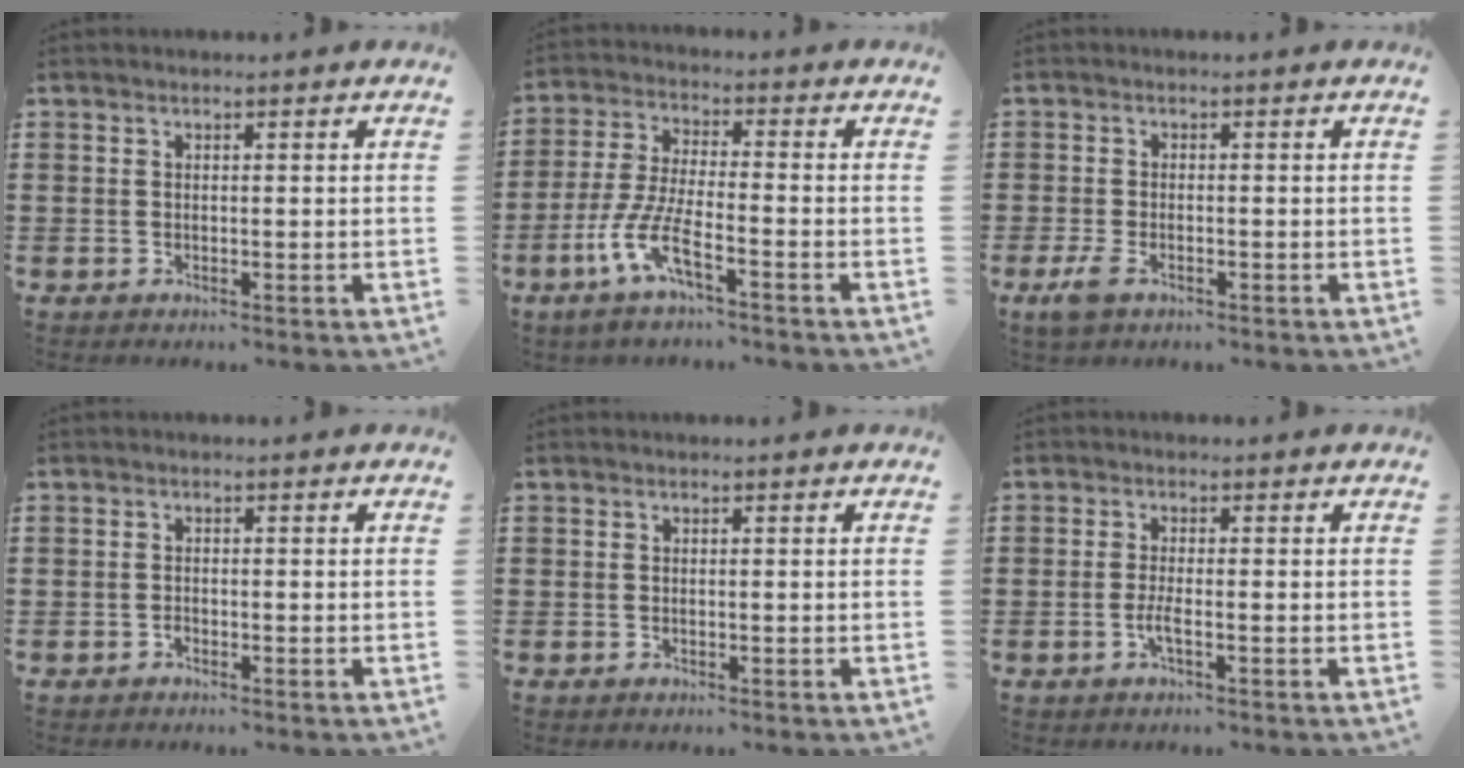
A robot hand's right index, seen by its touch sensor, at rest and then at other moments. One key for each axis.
{"total": 8.1, "fx": -4.8, "fy": 1.3, "fz": 6.4, "tx": -0.167, "ty": -0.019, "tz": -0.102}
{"total": 2.6, "fx": -1.5, "fy": 0.9, "fz": 1.8, "tx": -0.047, "ty": -0.003, "tz": -0.033}
{"total": 0.8, "fx": -0.6, "fy": 0.4, "fz": 0.3, "tx": -0.006, "ty": -0.001, "tz": -0.012}
{"total": 0.0}
{"total": 2.3, "fx": -1.0, "fy": 0.3, "fz": 2.0, "tx": -0.044, "ty": -0.004, "tz": -0.021}